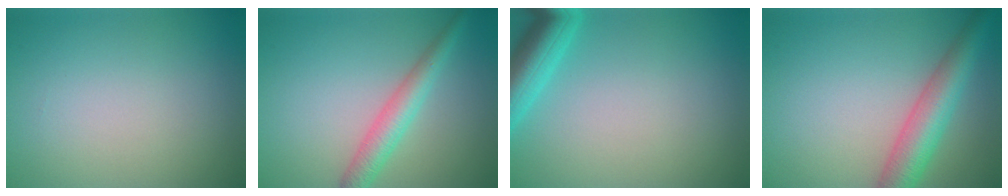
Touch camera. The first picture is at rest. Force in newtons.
{"total": 3.3, "press": 3.3, "slide": 0.1}
{"total": 4.6, "press": 4.6, "slide": 0.3}
{"total": 5.7, "press": 5.7, "slide": 0.3}